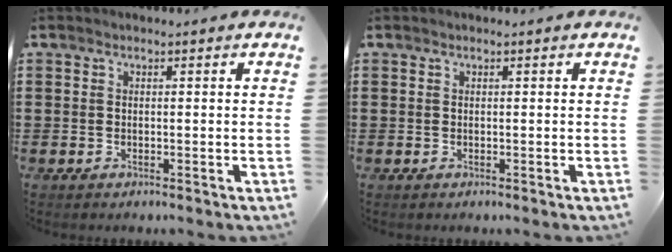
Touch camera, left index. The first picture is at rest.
{"total": 0.0}